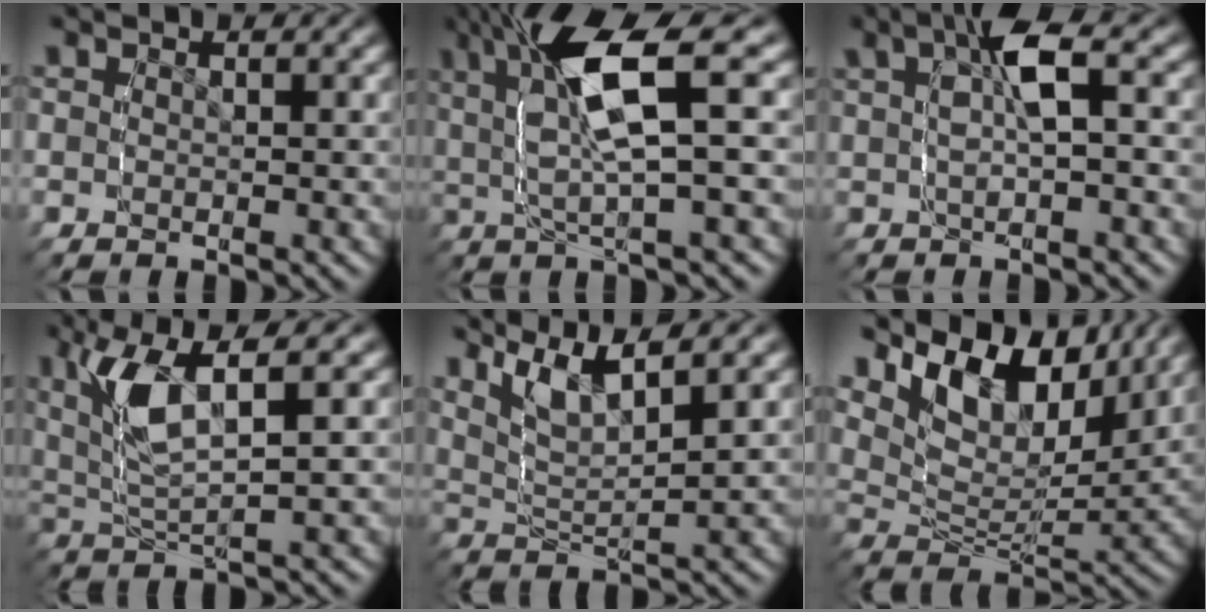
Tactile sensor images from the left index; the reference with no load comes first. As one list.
[{"total": 8.1, "force": [2.5, 2.7, 7.2], "torque": [-0.141, 0.007, 0.044]}, {"total": 5.2, "force": [1.4, 1.9, 4.6], "torque": [-0.078, 0.010, 0.027]}, {"total": 6.1, "force": [1.9, 2.8, 5.1], "torque": [-0.116, -0.005, 0.040]}, {"total": 6.7, "force": [3.9, 3.6, 4.2], "torque": [-0.101, -0.008, 0.065]}, {"total": 11.1, "force": [5.3, 6.5, 7.2], "torque": [-0.131, -0.003, 0.084]}]